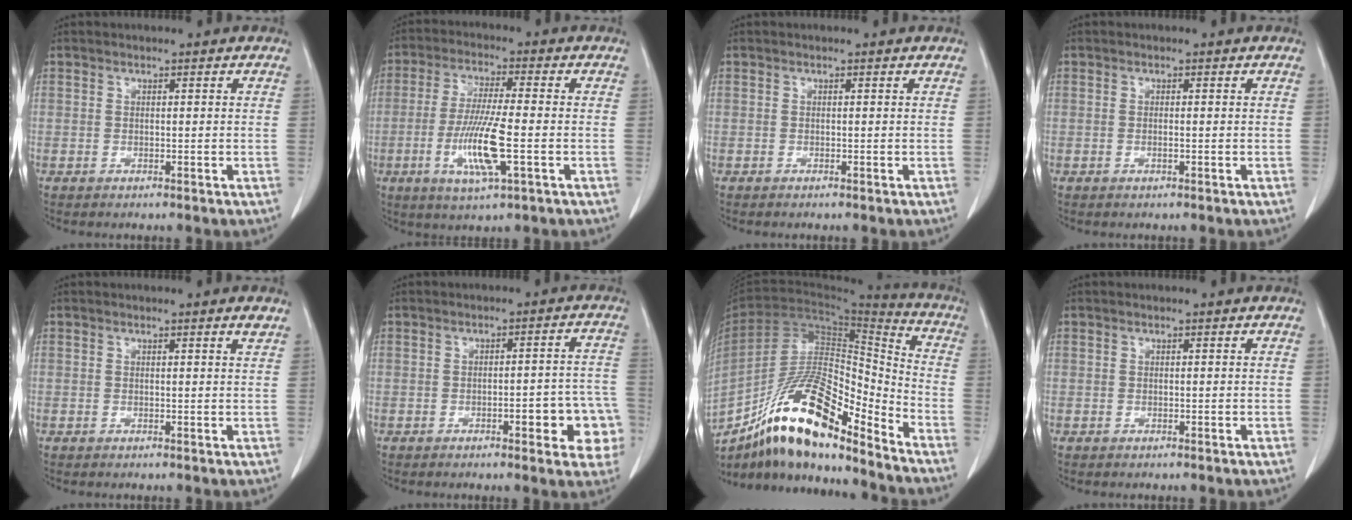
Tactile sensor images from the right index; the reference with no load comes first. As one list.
[{"total": 10.2, "force": [-2.8, 0.7, 9.8], "torque": [-0.196, -0.015, -0.053]}, {"total": 0.0}, {"total": 0.6, "force": [-0.2, 0.0, 0.5], "torque": [-0.012, 0.000, -0.002]}, {"total": 0.9, "force": [0.7, -0.2, 0.6], "torque": [-0.017, -0.007, 0.010]}, {"total": 8.6, "force": [-3.2, 2.2, 7.7], "torque": [-0.075, 0.018, -0.037]}, {"total": 19.4, "force": [-13.5, 4.6, 13.1], "torque": [-0.240, 0.008, -0.239]}, {"total": 0.0}]